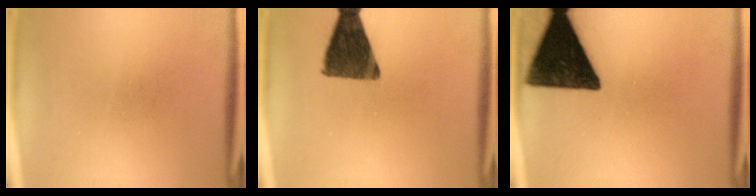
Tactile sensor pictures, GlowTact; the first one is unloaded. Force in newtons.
{"total": 12.3}
{"total": 16.8}